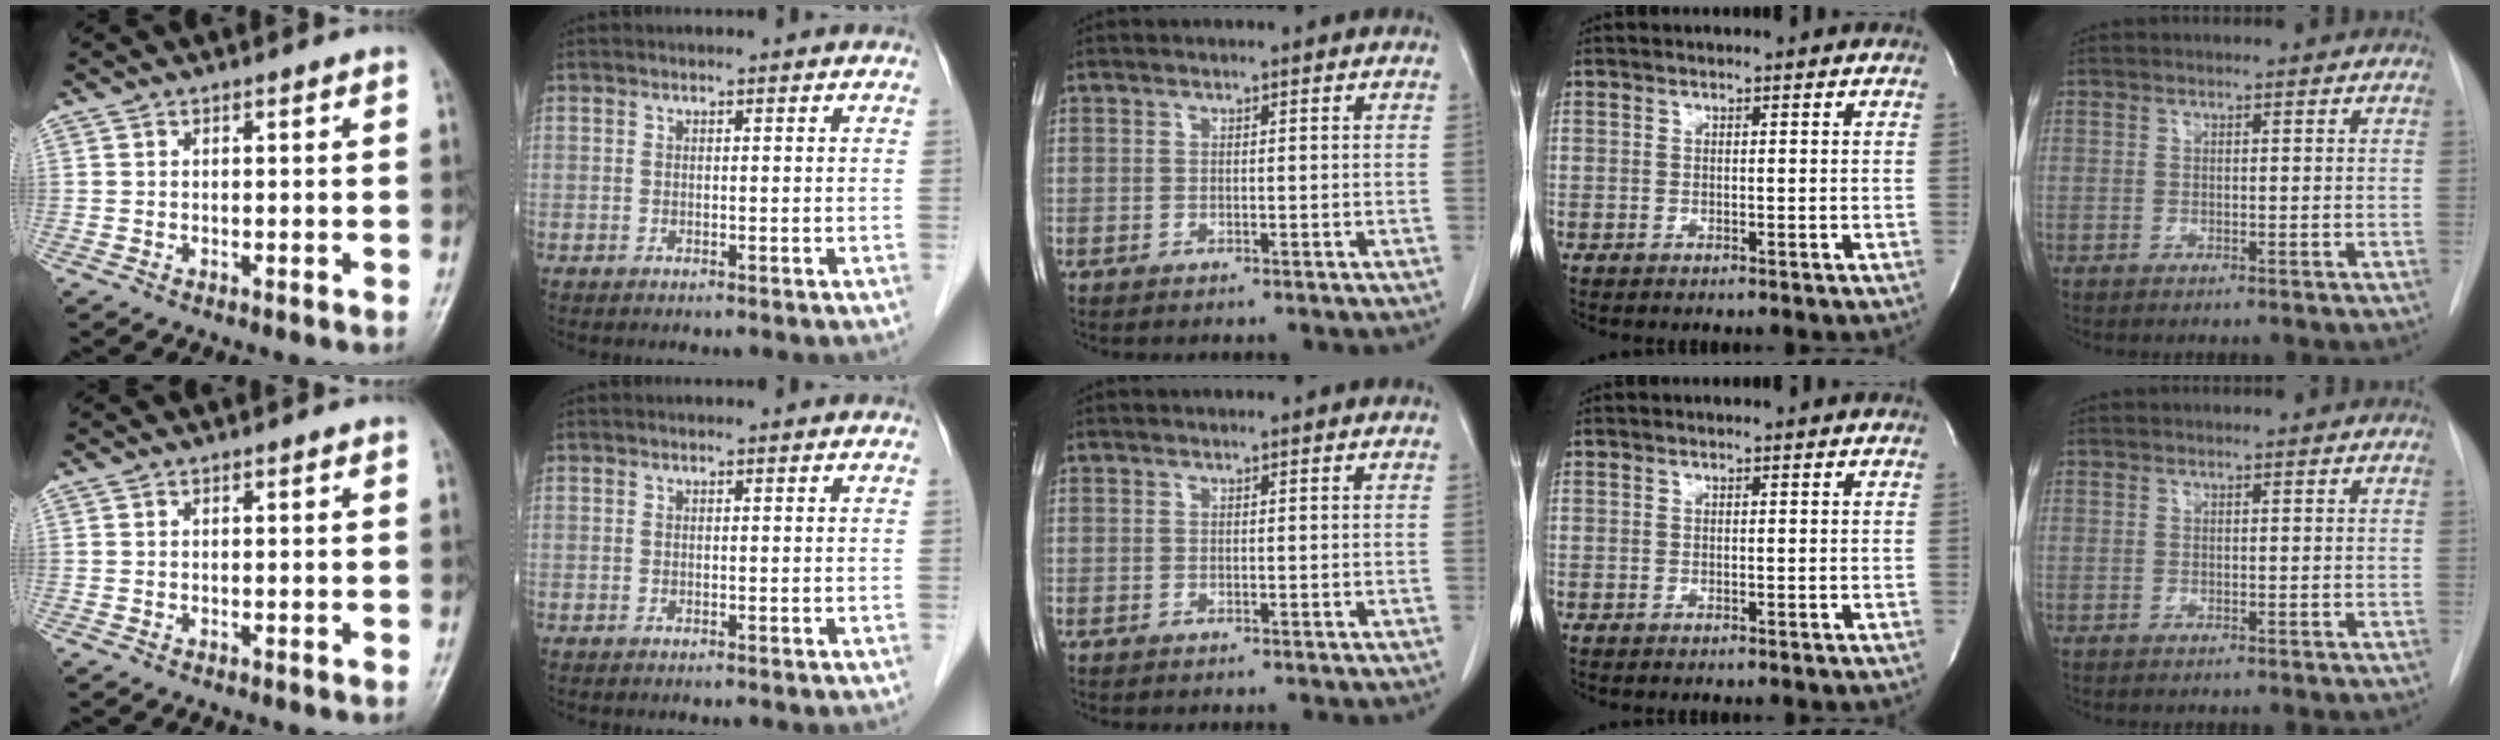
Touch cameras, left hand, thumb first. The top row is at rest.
{}